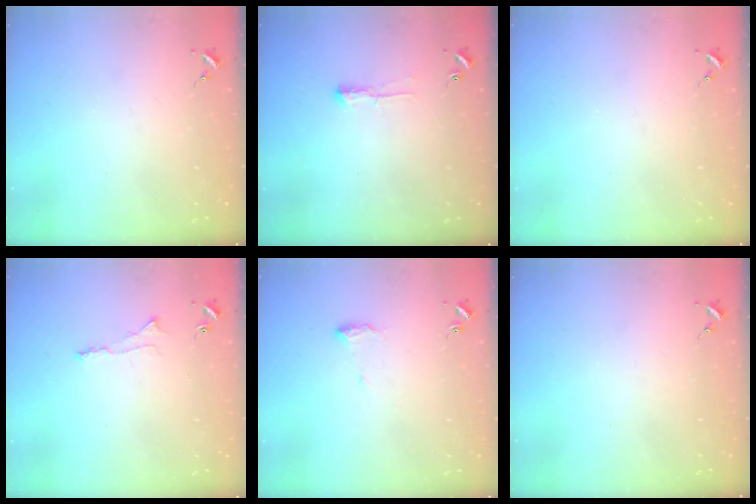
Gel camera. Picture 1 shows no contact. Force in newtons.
{"total": 3.9, "press": 3.9, "slide": 0.5}
{"total": 0.0}
{"total": 3.2, "press": 3.2, "slide": 0.3}
{"total": 7.0, "press": 7.0, "slide": 0.8}
{"total": 0.0}